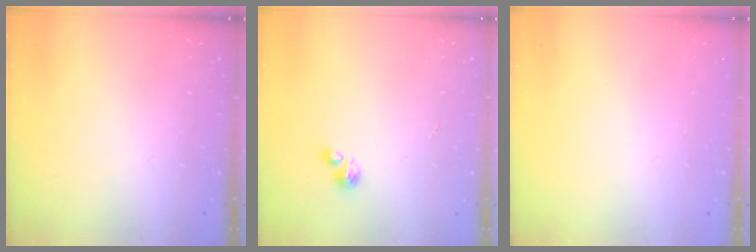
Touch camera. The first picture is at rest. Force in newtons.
{"total": 2.1, "press": 2.1, "slide": 0.2}
{"total": 0.0}